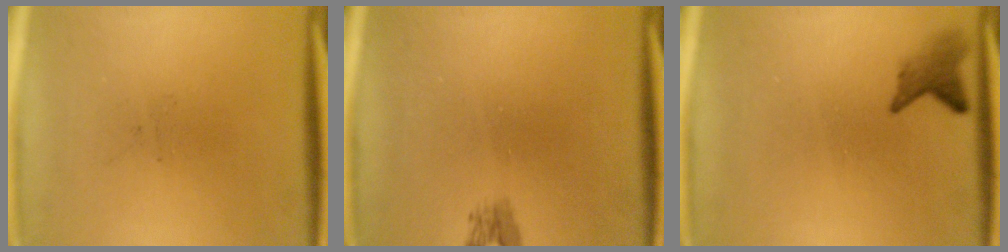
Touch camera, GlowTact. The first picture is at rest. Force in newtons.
{"total": 1.3}
{"total": 2.4}